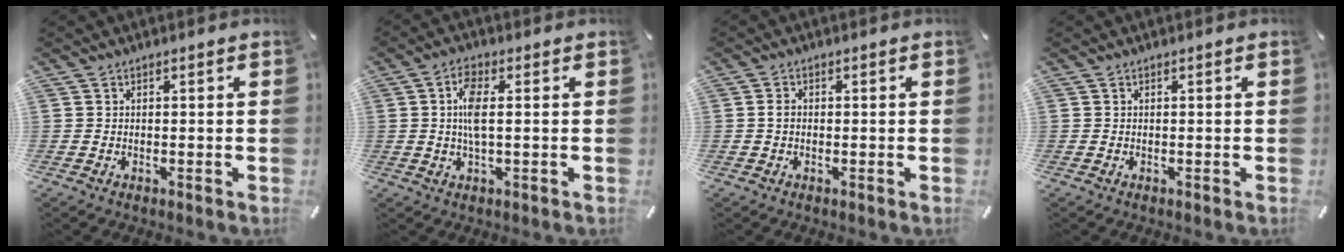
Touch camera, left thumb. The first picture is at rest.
{"total": 6.2, "force": [0.7, 2.1, 5.8], "torque": [-0.127, 0.000, 0.006]}
{"total": 1.7, "force": [-0.1, 1.2, 1.1], "torque": [-0.022, 0.004, -0.003]}
{"total": 0.0}